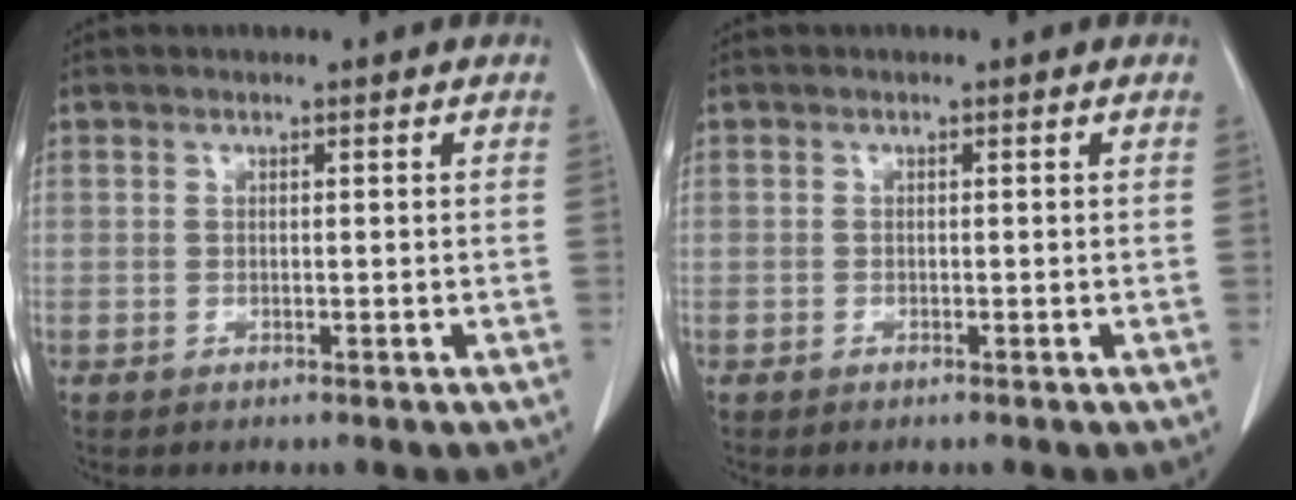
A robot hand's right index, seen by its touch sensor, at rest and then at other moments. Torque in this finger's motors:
{"motor_torque": [0.05, 0.00, 0.11, 0.02]}